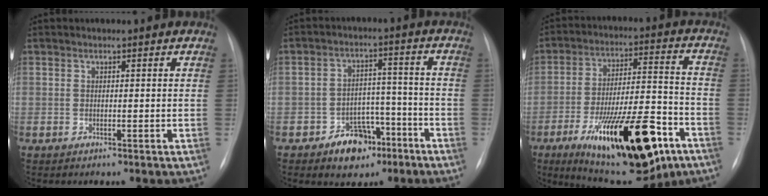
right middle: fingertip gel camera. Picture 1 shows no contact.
{"total": 7.6, "force": [-4.6, 4.9, 3.6], "torque": [-0.048, 0.027, -0.066]}
{"total": 23.9, "force": [-11.7, 6.4, 19.8], "torque": [-0.281, -0.009, -0.171]}